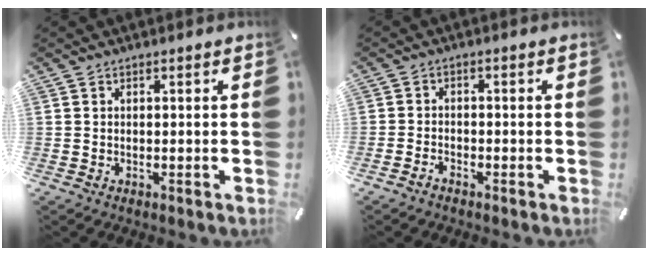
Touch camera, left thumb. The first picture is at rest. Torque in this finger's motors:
{"motor_torque": [-0.54, 0.04, -0.70, 0.52, -0.06]}